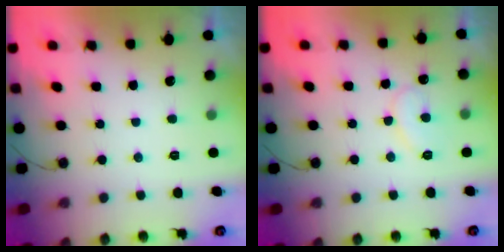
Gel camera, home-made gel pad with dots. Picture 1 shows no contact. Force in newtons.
{"total": 8.8, "press": 8.8, "slide": 0.7}